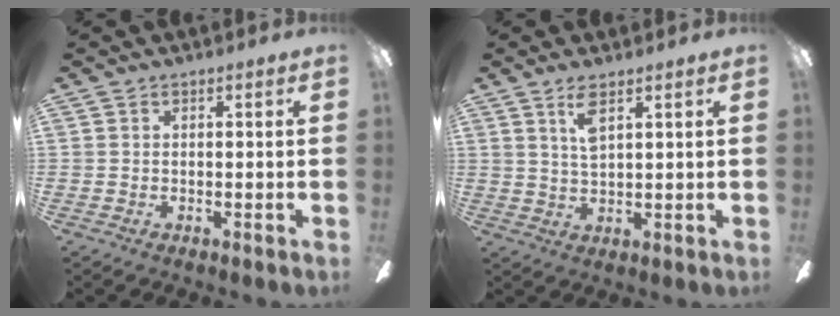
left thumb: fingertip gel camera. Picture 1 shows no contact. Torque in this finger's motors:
{"motor_torque": [0.03, -0.48, -0.10, 0.09, -0.06]}